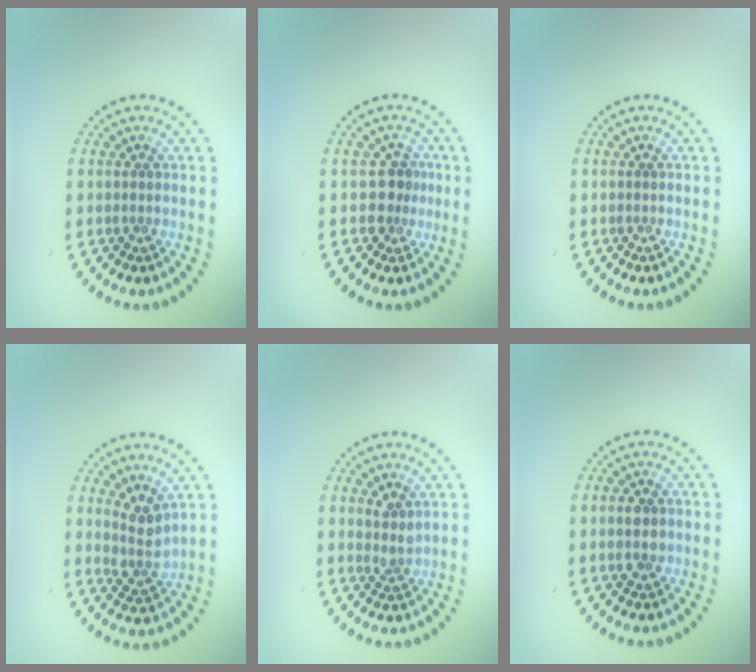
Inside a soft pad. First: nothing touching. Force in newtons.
{"total": 2.2, "press": 1.8, "slide": 1.4}
{"total": 0.0}
{"total": 2.8, "press": 2.2, "slide": 1.7}
{"total": 1.7, "press": 1.2, "slide": 1.2}
{"total": 2.3, "press": 2.3, "slide": 0.1}